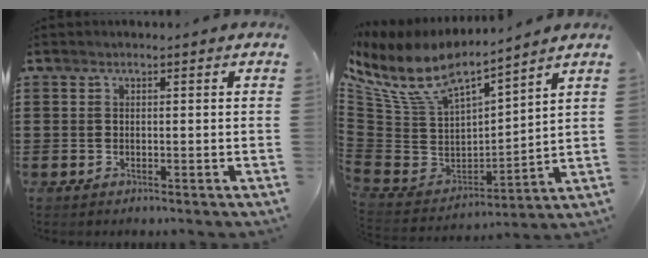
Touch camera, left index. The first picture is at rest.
{"total": 9.4, "force": [7.3, 3.2, 4.9], "torque": [-0.134, -0.055, 0.127]}